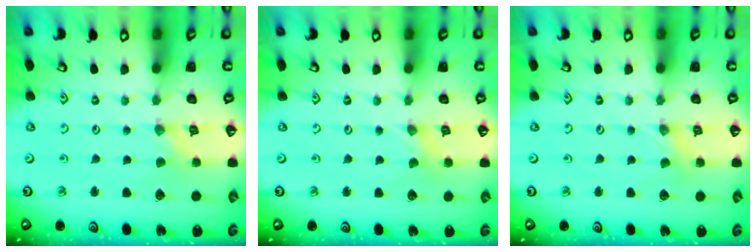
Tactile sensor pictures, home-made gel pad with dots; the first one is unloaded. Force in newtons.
{"total": 0.0}
{"total": 2.3, "press": 2.3, "slide": 0.3}